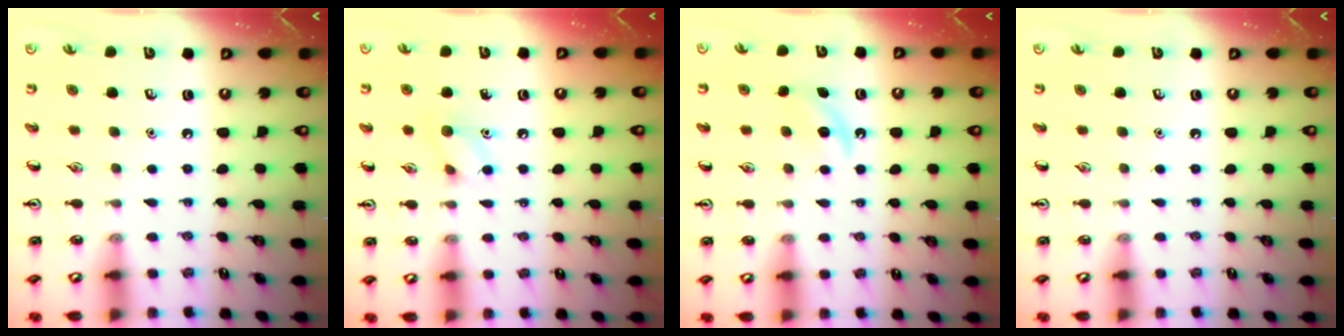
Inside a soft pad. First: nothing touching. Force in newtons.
{"total": 6.7, "press": 6.6, "slide": 0.9}
{"total": 5.6, "press": 5.3, "slide": 1.9}
{"total": 0.0}